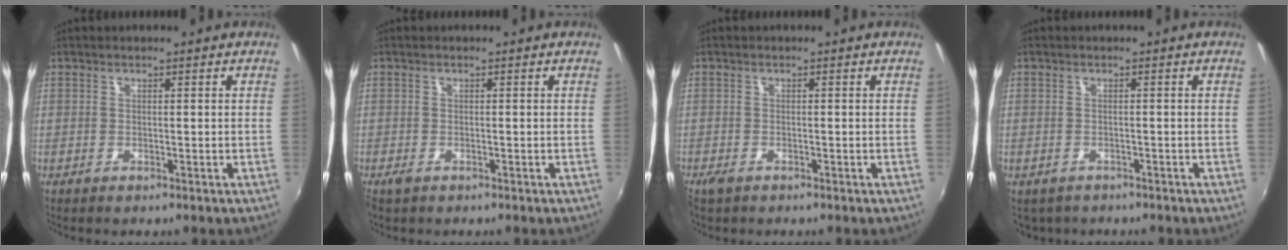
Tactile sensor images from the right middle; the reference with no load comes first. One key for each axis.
{"total": 1.4, "fx": -0.9, "fy": 0.6, "fz": 0.7, "tx": -0.016, "ty": -0.005, "tz": -0.018}
{"total": 1.8, "fx": -1.4, "fy": 0.8, "fz": 0.9, "tx": -0.020, "ty": -0.006, "tz": -0.027}
{"total": 2.8, "fx": -2.1, "fy": 1.7, "fz": 0.9, "tx": -0.022, "ty": -0.010, "tz": -0.026}